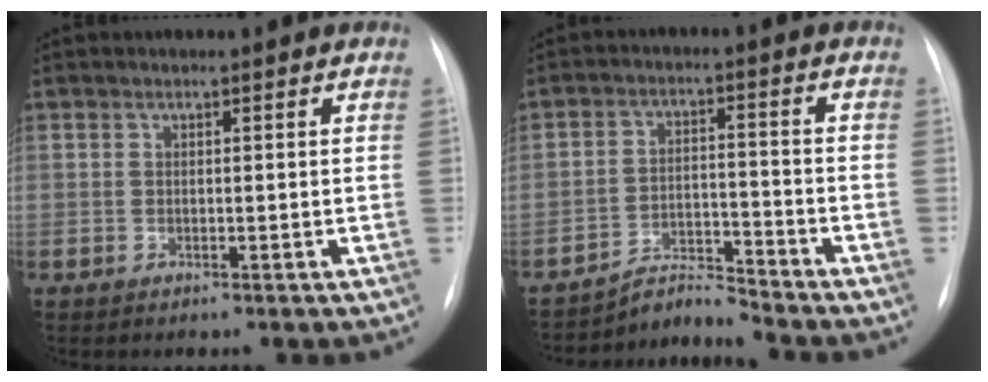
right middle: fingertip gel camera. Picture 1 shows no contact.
{"total": 5.1, "force": [-4.8, -1.2, -1.1], "torque": [0.010, -0.003, -0.081]}